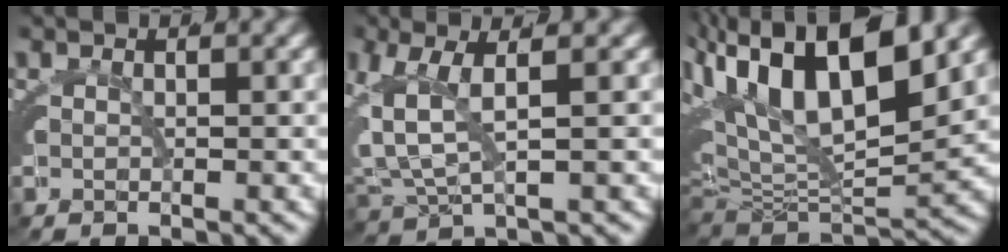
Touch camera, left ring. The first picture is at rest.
{"total": 4.7, "force": [0.9, 3.2, 3.3], "torque": [-0.087, -0.005, 0.017]}
{"total": 12.7, "force": [2.3, 8.2, 9.4], "torque": [-0.178, 0.001, 0.031]}